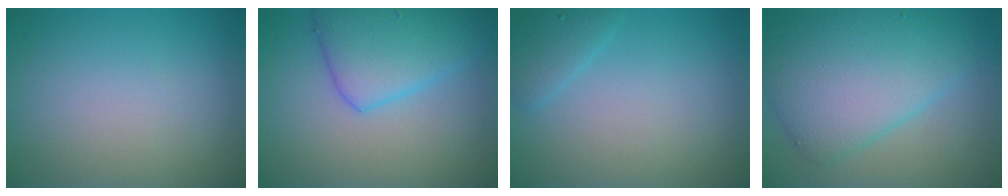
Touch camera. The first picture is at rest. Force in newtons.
{"total": 5.4, "press": 5.4, "slide": 0.3}
{"total": 1.6, "press": 1.6, "slide": 0.1}
{"total": 7.8, "press": 7.8, "slide": 0.2}